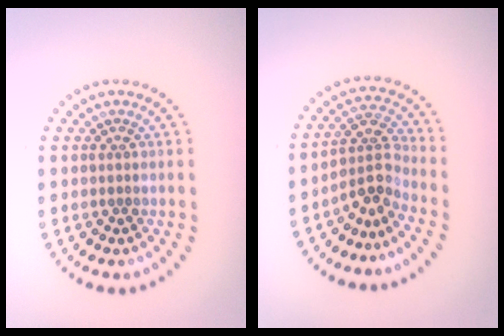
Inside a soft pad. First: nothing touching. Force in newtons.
{"total": 3.0, "press": 2.2, "slide": 2.0}